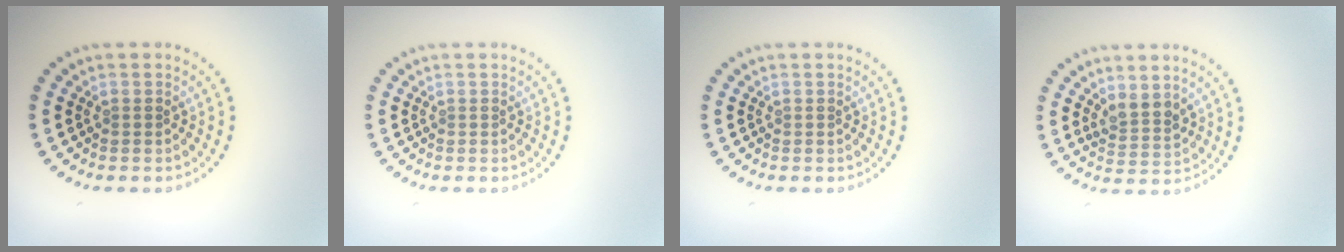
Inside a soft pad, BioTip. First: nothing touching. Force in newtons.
{"total": 0.0}
{"total": 0.0}
{"total": 2.2, "press": 1.9, "slide": 1.1}